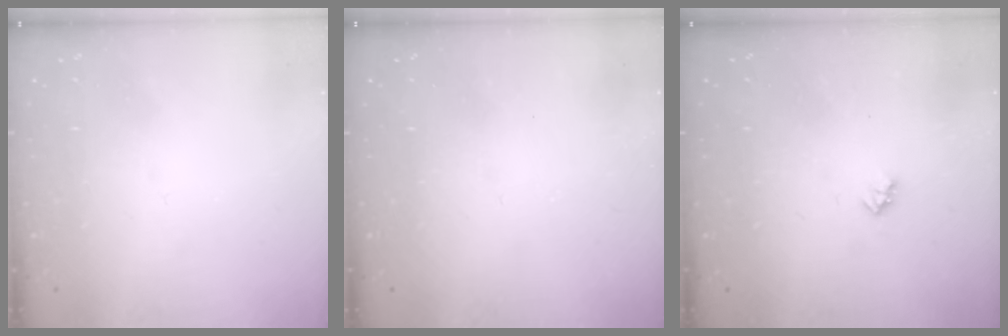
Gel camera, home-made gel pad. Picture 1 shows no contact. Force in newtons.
{"total": 0.0}
{"total": 2.0, "press": 2.0, "slide": 0.3}